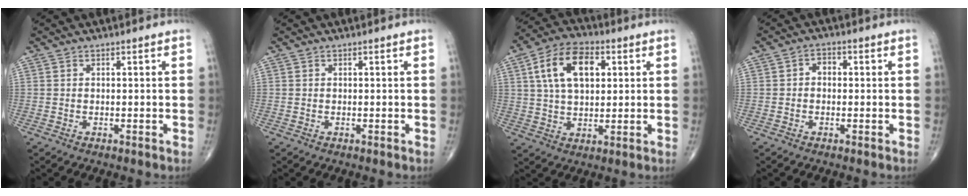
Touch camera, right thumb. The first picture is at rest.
{"total": 0.0}
{"total": 13.2, "force": [3.8, 7.7, 10.0], "torque": [-0.163, 0.007, 0.064]}
{"total": 2.6, "force": [0.0, 2.0, 1.6], "torque": [-0.013, 0.014, -0.007]}